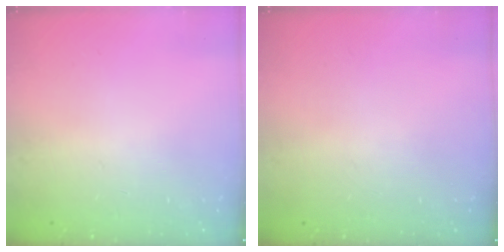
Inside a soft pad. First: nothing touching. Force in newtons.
{"total": 0.0}